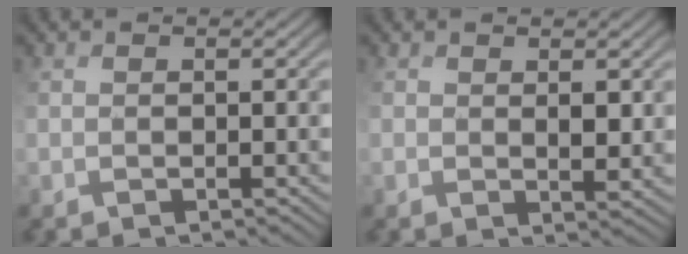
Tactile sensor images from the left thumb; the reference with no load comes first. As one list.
[{"total": 3.0, "force": [1.4, 1.5, 2.2], "torque": [-0.050, 0.000, 0.030]}]